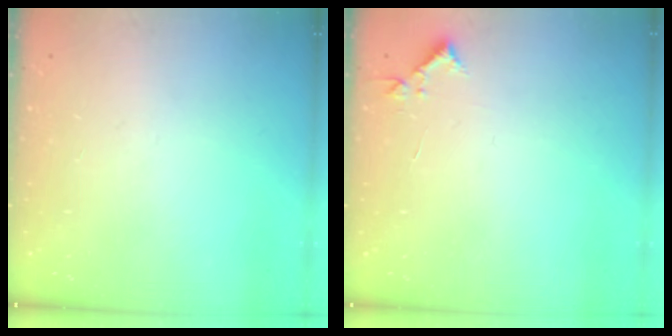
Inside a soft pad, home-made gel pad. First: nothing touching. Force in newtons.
{"total": 3.6, "press": 3.6, "slide": 0.5}